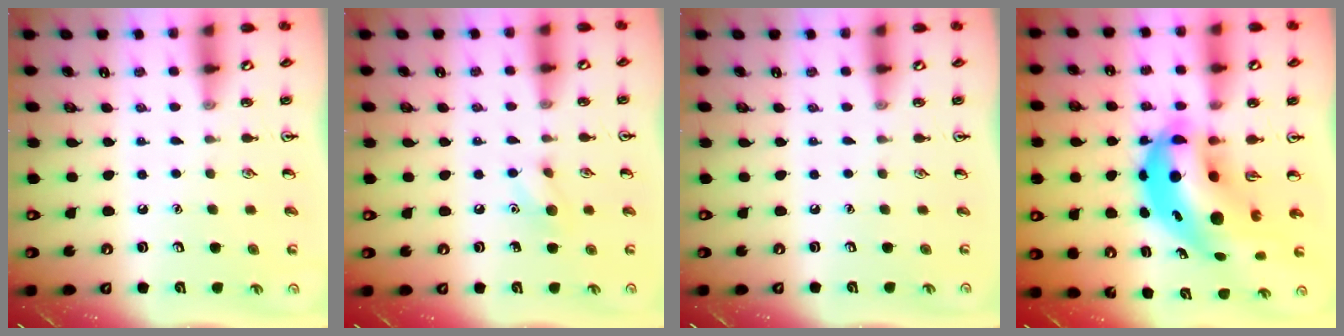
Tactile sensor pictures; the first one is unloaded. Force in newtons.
{"total": 6.7, "press": 6.6, "slide": 1.5}
{"total": 0.0}
{"total": 13.8, "press": 13.2, "slide": 3.9}